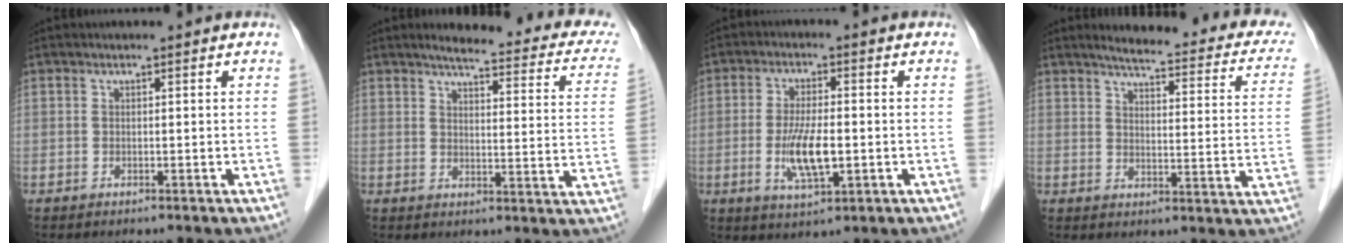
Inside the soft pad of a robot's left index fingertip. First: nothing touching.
{"total": 18.4, "force": [15.8, 3.6, 8.8], "torque": [-0.086, -0.014, 0.166]}
{"total": 7.1, "force": [-1.4, 1.7, 6.7], "torque": [-0.135, -0.009, -0.023]}
{"total": 19.4, "force": [16.7, 3.9, 9.2], "torque": [-0.094, -0.023, 0.179]}